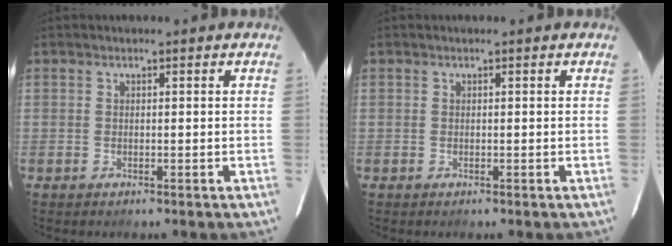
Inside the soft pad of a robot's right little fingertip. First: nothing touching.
{"total": 0.0}